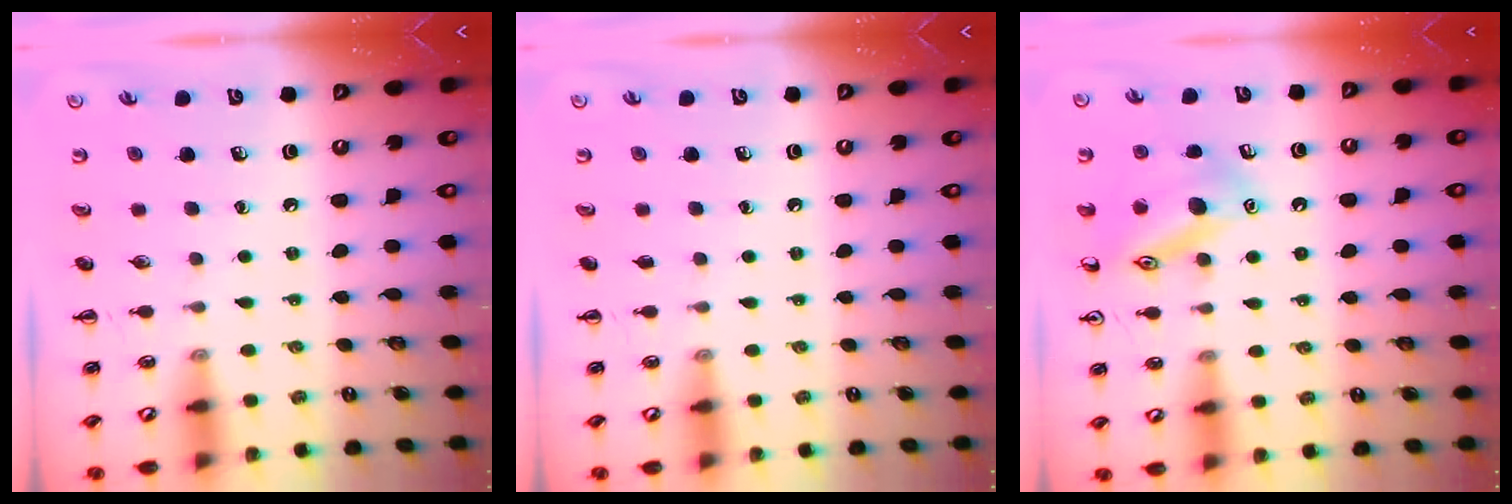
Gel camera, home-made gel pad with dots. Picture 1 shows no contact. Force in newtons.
{"total": 0.0}
{"total": 15.5, "press": 15.4, "slide": 1.4}